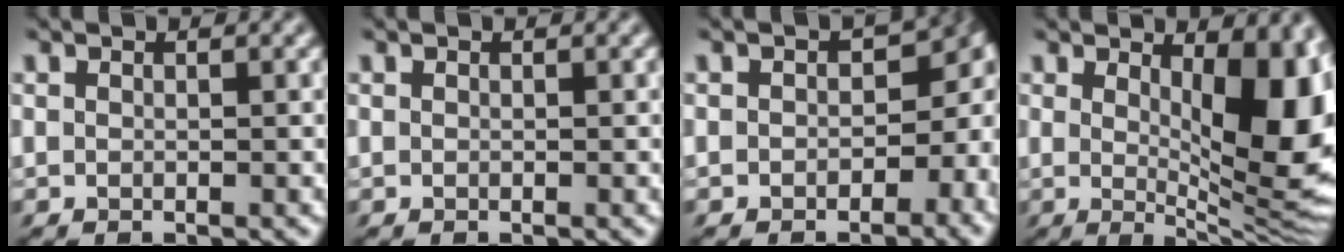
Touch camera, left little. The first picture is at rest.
{"total": 0.0}
{"total": 12.3, "force": [-2.4, 9.1, 7.9], "torque": [-0.094, -0.024, -0.060]}
{"total": 10.2, "force": [1.6, 4.6, 9.0], "torque": [-0.117, -0.024, 0.031]}